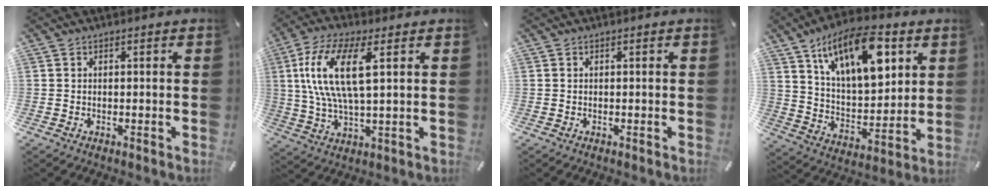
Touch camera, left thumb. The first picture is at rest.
{"total": 14.4, "force": [4.3, 5.3, 12.7], "torque": [-0.282, -0.005, 0.069]}
{"total": 0.0}
{"total": 18.7, "force": [9.9, 9.2, 13.0], "torque": [-0.218, -0.035, 0.165]}